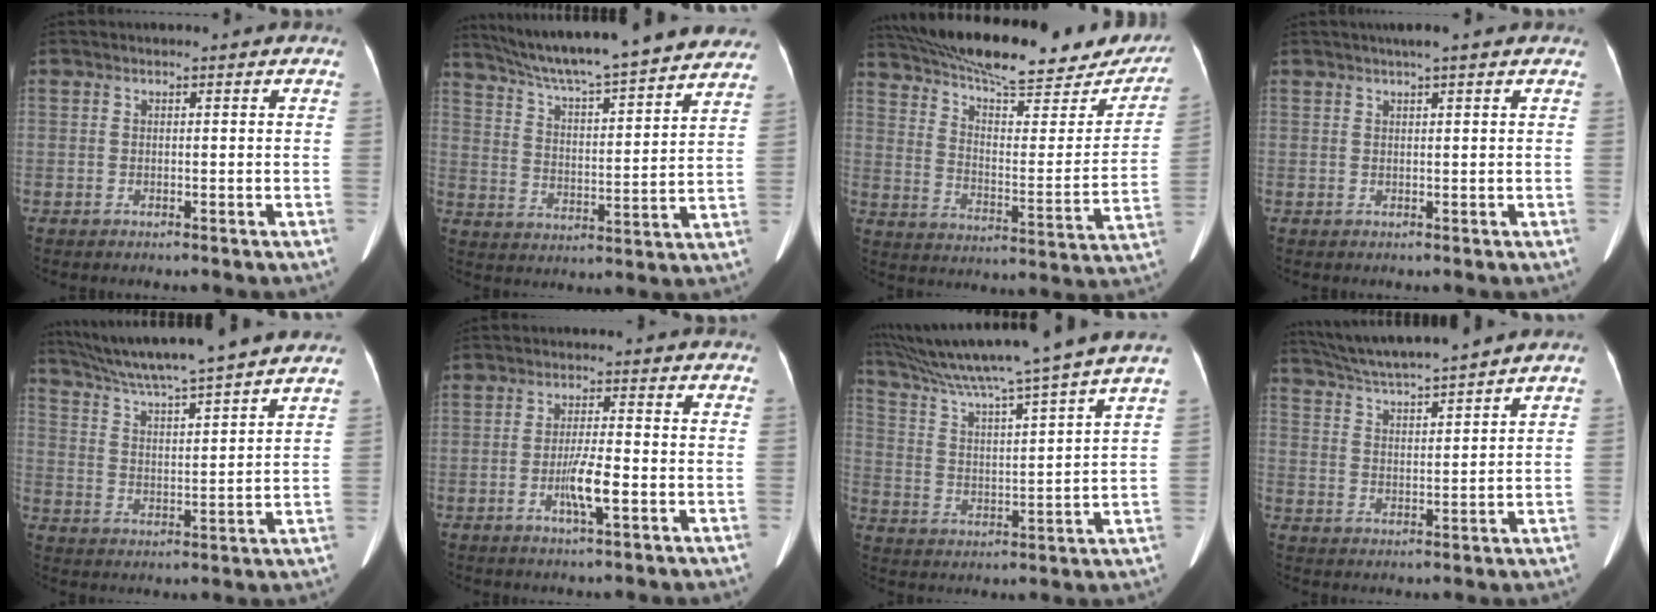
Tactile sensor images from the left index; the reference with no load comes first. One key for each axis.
{"total": 25.4, "fx": 22.6, "fy": 2.0, "fz": 11.4, "tx": -0.191, "ty": -0.011, "tz": 0.312}
{"total": 29.3, "fx": 24.5, "fy": 7.3, "fz": 14.3, "tx": -0.237, "ty": -0.014, "tz": 0.328}
{"total": 3.4, "fx": 2.6, "fy": -0.1, "fz": 2.2, "tx": -0.028, "ty": 0.023, "tz": 0.039}
{"total": 20.1, "fx": 17.7, "fy": -0.1, "fz": 9.5, "tx": -0.164, "ty": 0.011, "tz": 0.263}
{"total": 5.2, "fx": -2.2, "fy": 0.3, "fz": 4.7, "tx": -0.093, "ty": -0.009, "tz": -0.039}
{"total": 20.2, "fx": 17.1, "fy": -2.5, "fz": 10.6, "tx": -0.189, "ty": -0.015, "tz": 0.257}
{"total": 11.4, "fx": 10.3, "fy": -0.9, "fz": 4.8, "tx": -0.093, "ty": 0.015, "tz": 0.174}